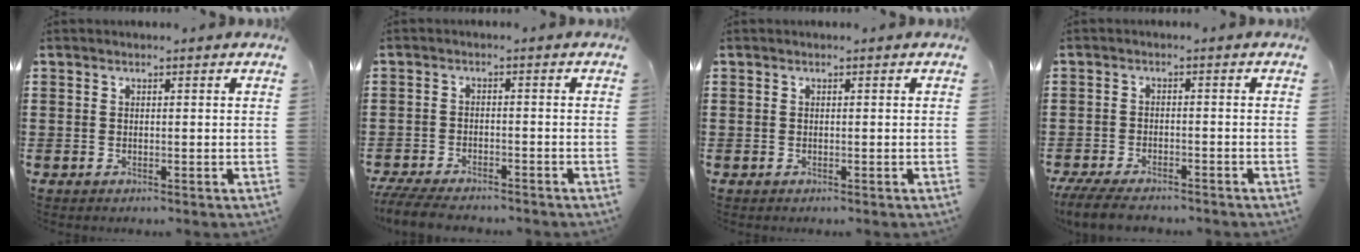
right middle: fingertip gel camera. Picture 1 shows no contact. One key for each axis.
{"total": 4.2, "fx": -4.0, "fy": 0.6, "fz": 1.2, "tx": -0.033, "ty": -0.005, "tz": -0.084}
{"total": 0.0}
{"total": 4.2, "fx": -3.9, "fy": 0.7, "fz": 1.6, "tx": -0.045, "ty": -0.008, "tz": -0.081}